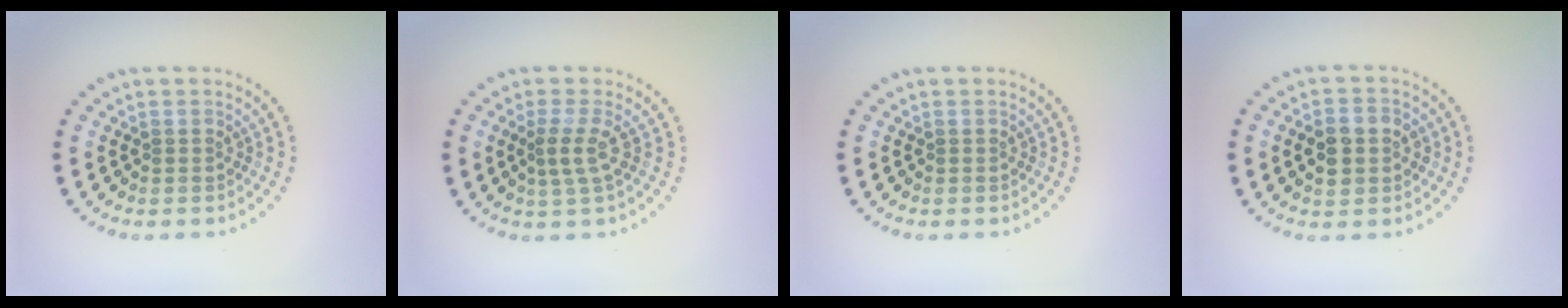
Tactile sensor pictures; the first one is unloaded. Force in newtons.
{"total": 2.1, "press": 1.6, "slide": 1.4}
{"total": 0.0}
{"total": 3.9, "press": 3.9, "slide": 0.3}